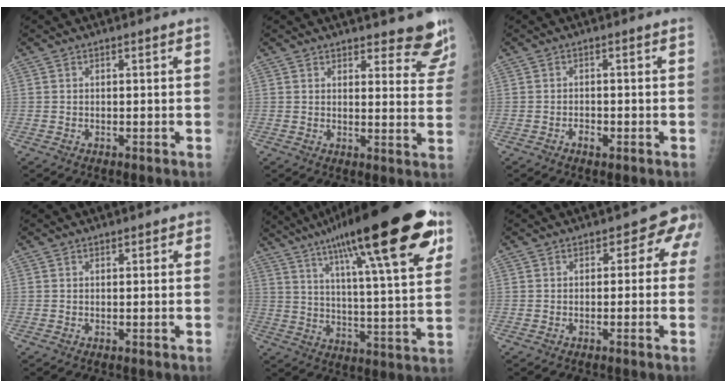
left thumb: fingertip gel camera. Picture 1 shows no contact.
{"total": 9.5, "force": [8.7, 2.8, 2.6], "torque": [0.012, -0.064, 0.082]}
{"total": 1.7, "force": [-0.9, 1.0, 1.1], "torque": [-0.016, 0.005, -0.015]}
{"total": 1.0, "force": [0.5, 0.7, 0.5], "torque": [0.008, 0.001, 0.001]}
{"total": 28.8, "force": [16.0, 5.7, 23.3], "torque": [-0.346, -0.023, 0.241]}
{"total": 4.1, "force": [0.0, 3.1, 2.7], "torque": [0.010, 0.011, -0.014]}